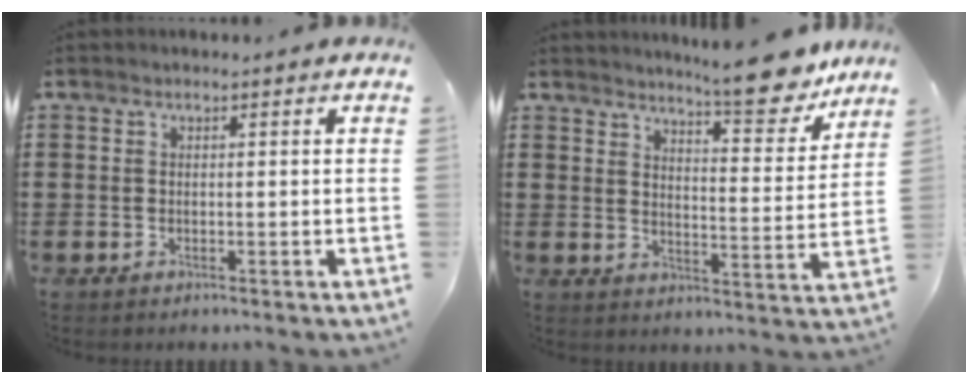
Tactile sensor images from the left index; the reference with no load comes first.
{"total": 9.5, "force": [8.6, 0.6, 4.0], "torque": [-0.056, -0.056, 0.147]}